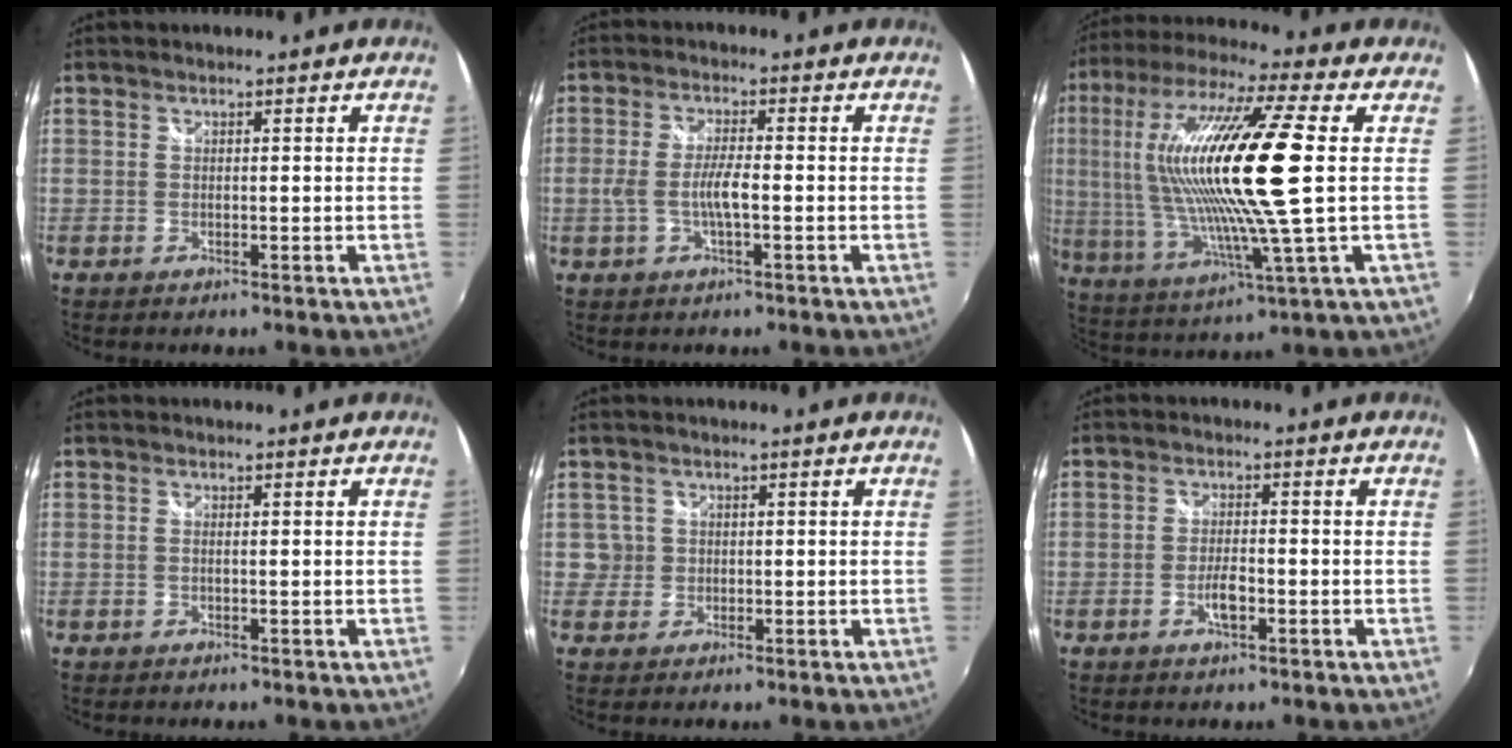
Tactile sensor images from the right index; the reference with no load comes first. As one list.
[{"total": 5.3, "force": [-1.2, 0.8, 5.1], "torque": [-0.102, -0.001, -0.022]}, {"total": 21.7, "force": [3.5, 2.9, 21.2], "torque": [-0.395, 0.006, 0.061]}, {"total": 0.6, "force": [-0.1, -0.1, 0.6], "torque": [-0.011, 0.001, -0.004]}, {"total": 2.8, "force": [0.3, 2.8, -0.1], "torque": [0.014, 0.014, 0.004]}, {"total": 3.6, "force": [-1.5, 1.2, 3.0], "torque": [-0.062, -0.001, -0.029]}]